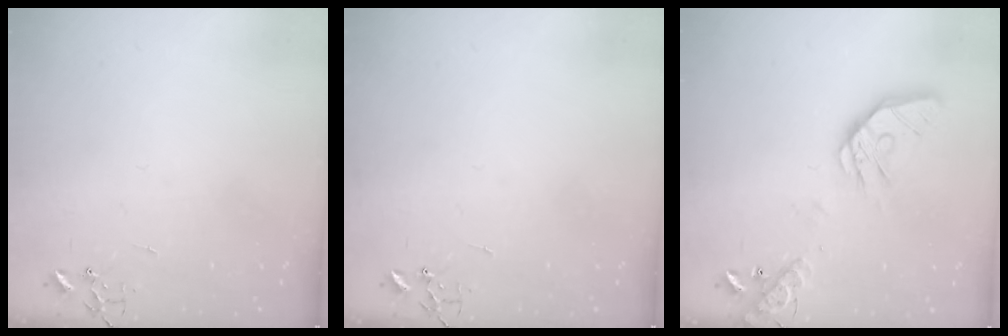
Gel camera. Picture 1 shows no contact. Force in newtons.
{"total": 0.0}
{"total": 17.6, "press": 17.3, "slide": 2.8}